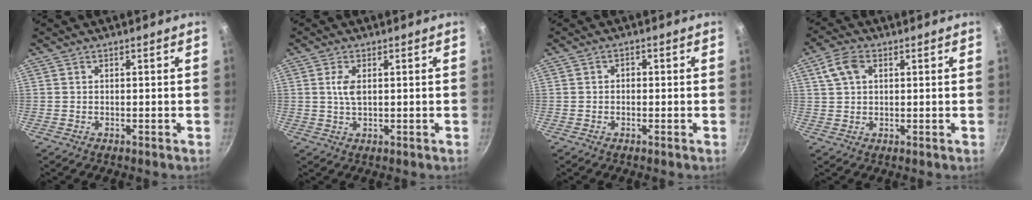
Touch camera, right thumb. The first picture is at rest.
{"total": 3.2, "force": [0.6, 1.5, 2.7], "torque": [-0.056, 0.000, 0.013]}
{"total": 1.2, "force": [-0.3, 1.0, 0.6], "torque": [-0.009, 0.006, -0.006]}
{"total": 5.5, "force": [2.0, 3.5, 3.7], "torque": [-0.068, 0.007, 0.034]}